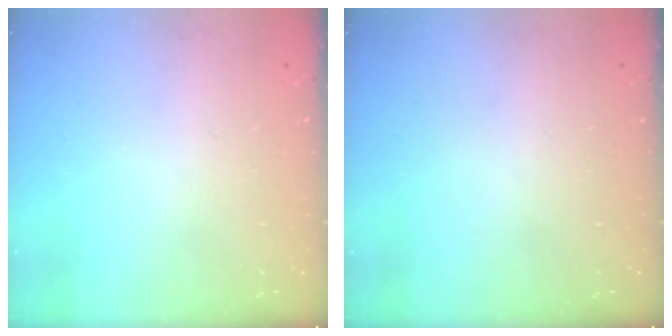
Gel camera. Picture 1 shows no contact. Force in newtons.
{"total": 0.0}